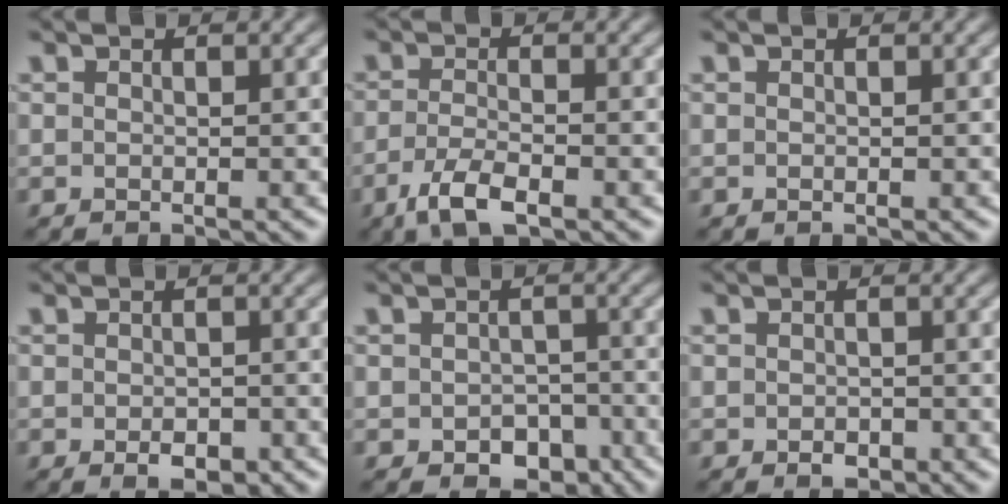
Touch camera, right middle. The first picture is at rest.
{"total": 3.7, "force": [-2.1, 1.2, 2.8], "torque": [-0.063, -0.007, -0.044]}
{"total": 0.0}
{"total": 2.2, "force": [-1.0, 1.2, 1.6], "torque": [-0.024, -0.005, -0.012]}
{"total": 4.1, "force": [-1.9, 2.8, 2.2], "torque": [-0.026, -0.011, -0.026]}
{"total": 1.2, "force": [-0.5, 0.8, 0.7], "torque": [-0.011, -0.003, -0.008]}